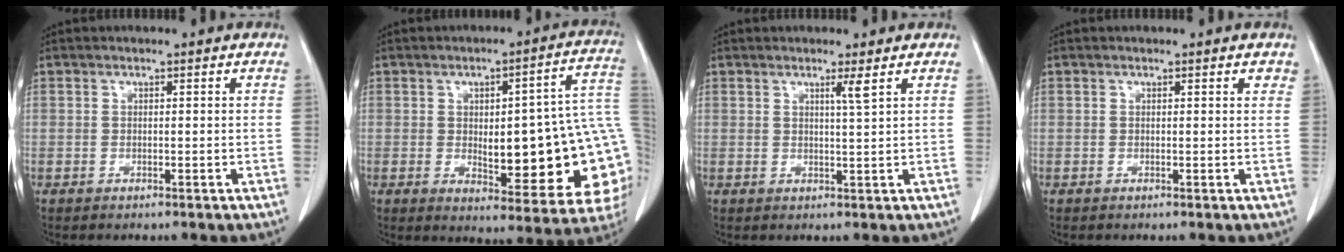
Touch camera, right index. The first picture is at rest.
{"total": 21.5, "force": [-1.4, 5.6, 20.8], "torque": [-0.190, 0.022, 0.002]}
{"total": 1.9, "force": [1.1, -0.6, 1.4], "torque": [-0.028, -0.008, 0.021]}
{"total": 1.2, "force": [0.9, 0.4, 0.6], "torque": [-0.004, 0.000, 0.006]}